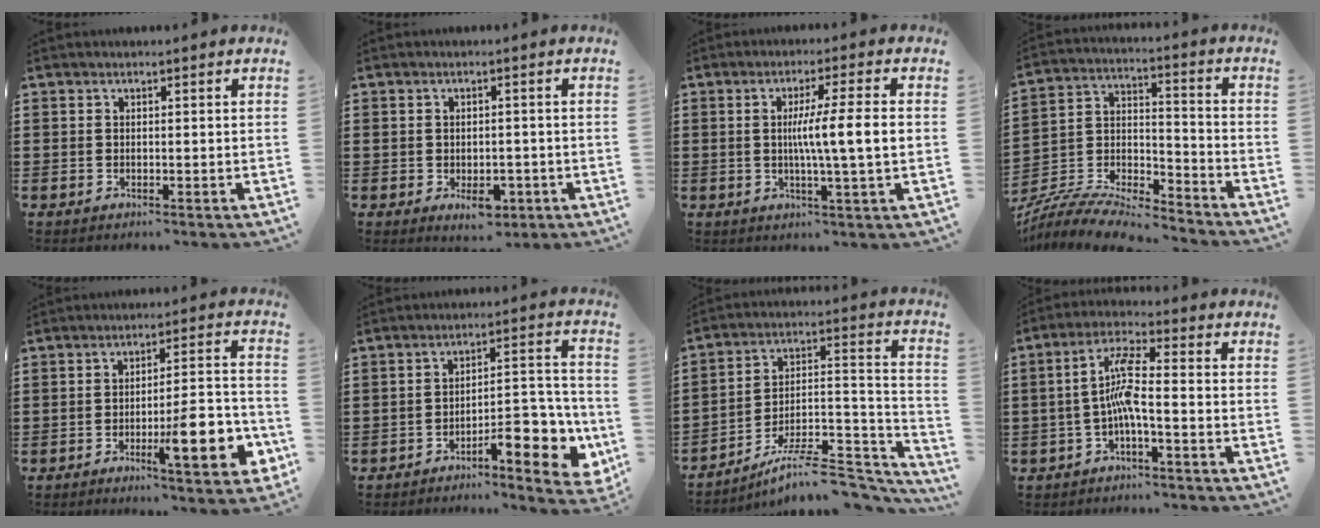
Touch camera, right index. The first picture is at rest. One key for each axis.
{"total": 4.4, "fx": -1.6, "fy": 2.6, "fz": 3.2, "tx": -0.045, "ty": 0.005, "tz": -0.027}
{"total": 7.4, "fx": 0.3, "fy": -0.3, "fz": 7.4, "tx": -0.133, "ty": -0.005, "tz": -0.003}
{"total": 8.4, "fx": -7.9, "fy": 1.1, "fz": 2.5, "tx": -0.057, "ty": 0.001, "tz": -0.160}
{"total": 10.6, "fx": -4.4, "fy": 2.4, "fz": 9.3, "tx": -0.129, "ty": 0.000, "tz": -0.073}
{"total": 8.8, "fx": -4.8, "fy": 2.5, "fz": 6.9, "tx": -0.083, "ty": 0.003, "tz": -0.085}
{"total": 8.8, "fx": -6.9, "fy": 1.9, "fz": 5.1, "tx": -0.077, "ty": 0.009, "tz": -0.130}
{"total": 6.7, "fx": -1.6, "fy": 1.2, "fz": 6.4, "tx": -0.137, "ty": 0.000, "tz": -0.037}